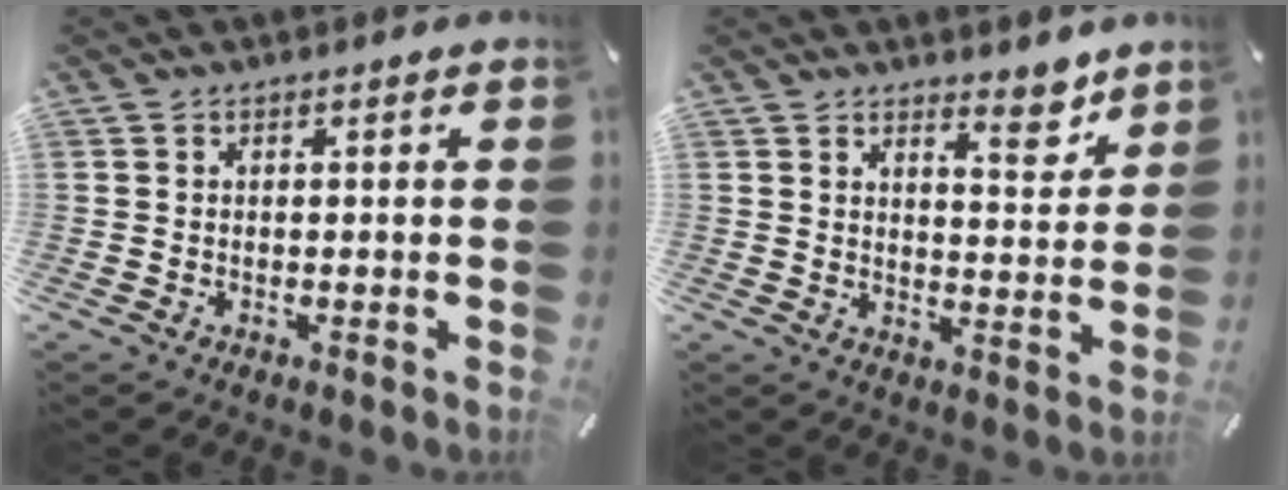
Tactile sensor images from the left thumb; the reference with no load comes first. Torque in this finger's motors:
{"motor_torque": [0.99, 0.20, 0.46, -0.74, 0.14]}